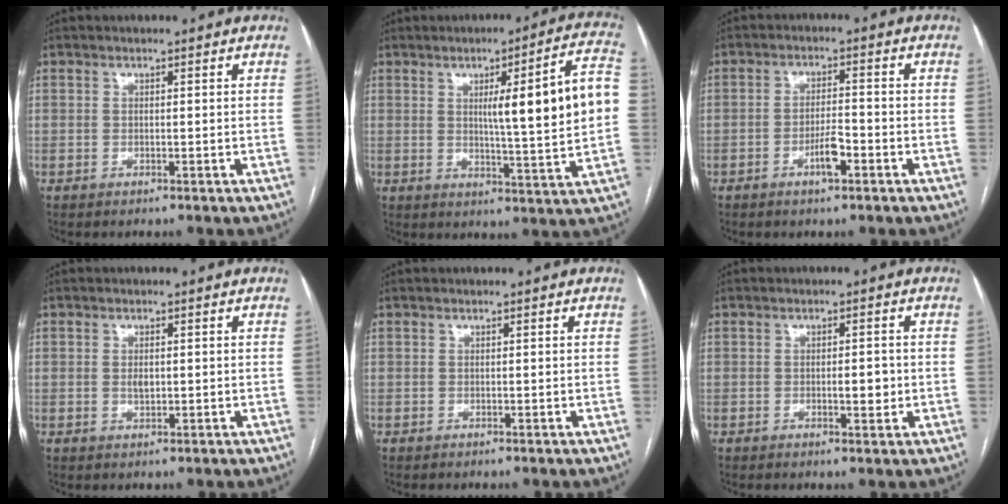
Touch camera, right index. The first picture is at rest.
{"total": 14.7, "force": [1.8, -0.3, 14.6], "torque": [-0.202, 0.010, 0.026]}
{"total": 4.1, "force": [-2.0, 0.8, 3.4], "torque": [-0.063, 0.001, -0.037]}
{"total": 1.6, "force": [0.1, 0.9, 1.4], "torque": [-0.023, 0.000, 0.002]}
{"total": 0.0}
{"total": 2.8, "force": [-0.4, 0.8, 2.6], "torque": [-0.043, -0.001, -0.004]}